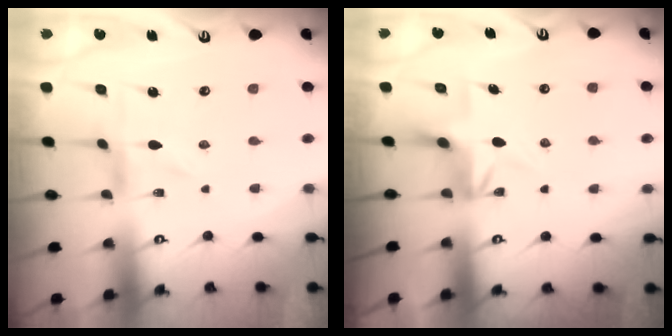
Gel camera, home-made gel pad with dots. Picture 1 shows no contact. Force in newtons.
{"total": 3.9, "press": 3.8, "slide": 0.4}